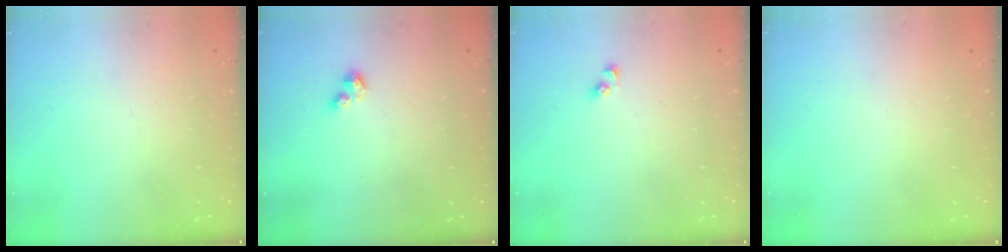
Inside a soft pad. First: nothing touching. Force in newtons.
{"total": 2.9, "press": 2.8, "slide": 0.6}
{"total": 2.3, "press": 2.3, "slide": 0.2}
{"total": 0.0}